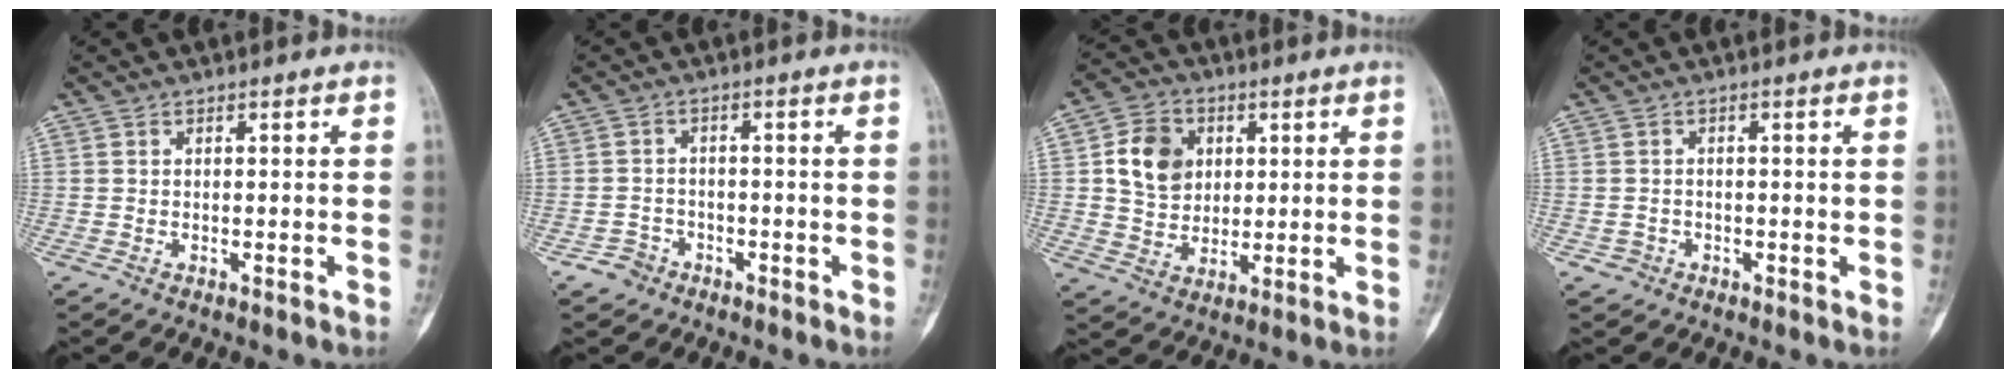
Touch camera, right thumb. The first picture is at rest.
{"total": 3.2, "force": [-1.9, 2.6, 0.1], "torque": [0.016, 0.016, -0.035]}
{"total": 10.4, "force": [2.4, 8.5, 5.6], "torque": [-0.065, -0.004, 0.044]}
{"total": 1.7, "force": [-0.6, 1.6, 0.0], "torque": [0.018, 0.008, -0.012]}